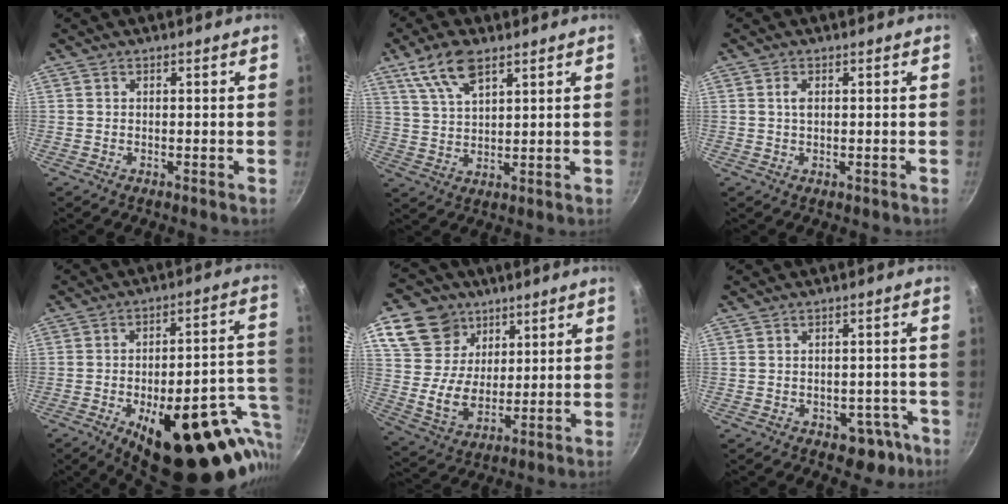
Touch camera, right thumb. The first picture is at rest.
{"total": 9.1, "force": [5.4, 3.8, 6.3], "torque": [-0.118, -0.011, 0.110]}
{"total": 1.8, "force": [0.3, 0.9, 1.5], "torque": [-0.027, 0.001, 0.006]}
{"total": 29.2, "force": [-10.6, 11.8, 24.5], "torque": [-0.275, 0.029, -0.139]}
{"total": 15.6, "force": [7.4, 12.1, 6.4], "torque": [-0.094, -0.026, 0.139]}
{"total": 6.2, "force": [-3.1, 4.4, 3.1], "torque": [0.002, 0.039, -0.019]}